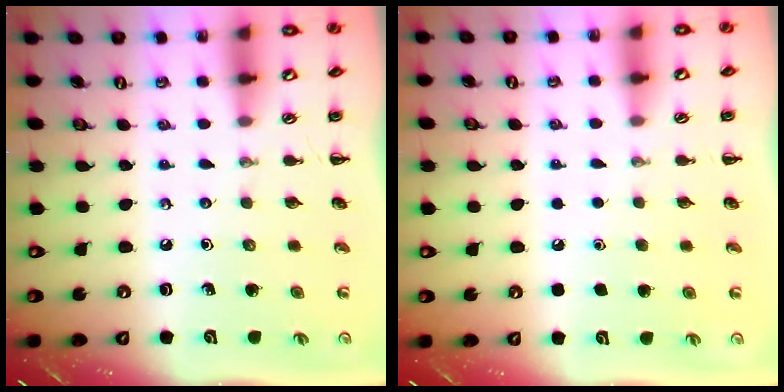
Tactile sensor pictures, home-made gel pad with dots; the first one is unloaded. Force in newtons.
{"total": 1.8, "press": 1.8, "slide": 0.1}